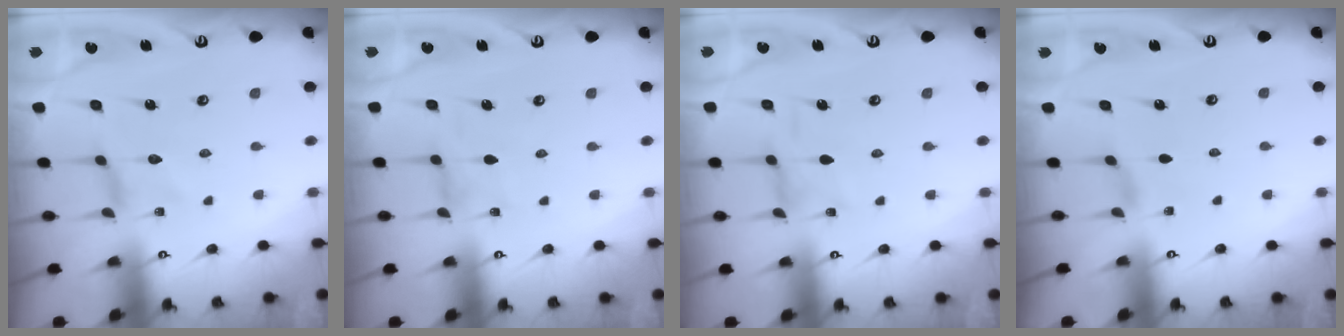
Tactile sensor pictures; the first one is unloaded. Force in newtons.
{"total": 0.7, "press": 0.7, "slide": 0.0}
{"total": 2.2, "press": 2.2, "slide": 0.3}
{"total": 1.9, "press": 1.8, "slide": 0.5}